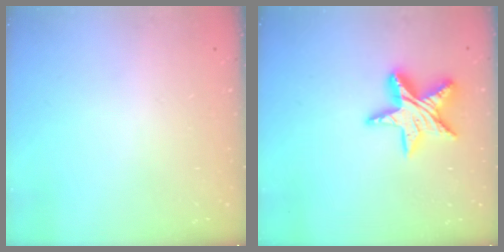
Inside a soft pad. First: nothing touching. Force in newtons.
{"total": 13.6, "press": 13.6, "slide": 0.8}